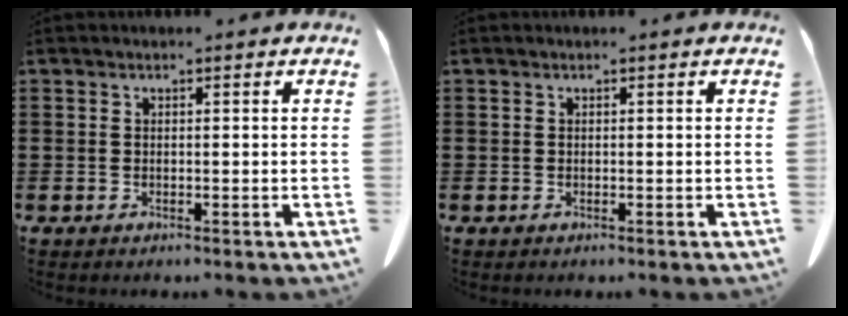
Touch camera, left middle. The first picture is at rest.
{"total": 0.0}